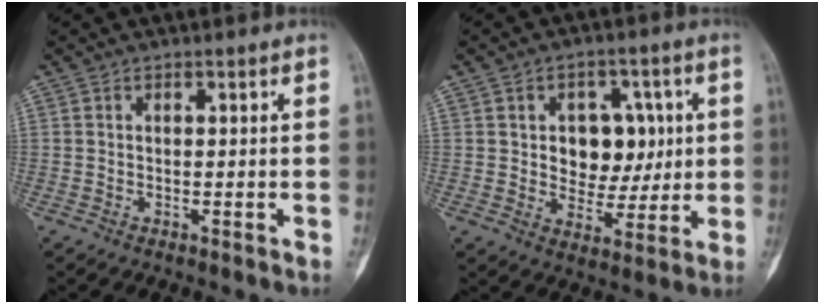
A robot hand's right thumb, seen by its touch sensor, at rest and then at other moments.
{"total": 10.5, "force": [1.6, 7.9, 6.7], "torque": [-0.045, -0.002, 0.030]}